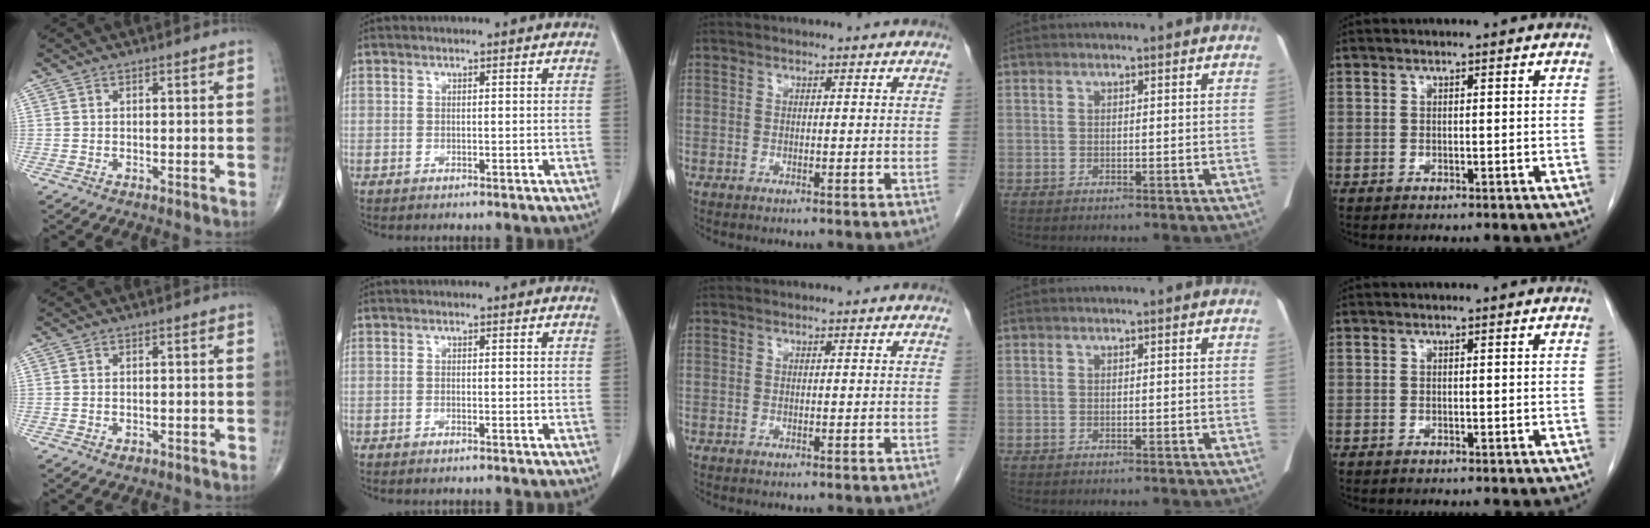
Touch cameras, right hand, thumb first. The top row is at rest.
{"thumb": {"total": 1.1, "force": [-0.5, 0.7, 0.6], "torque": [-0.008, 0.003, -0.005]}, "index": {"total": 0.5, "force": [-0.4, 0.1, 0.3], "torque": [-0.010, -0.001, -0.005]}}